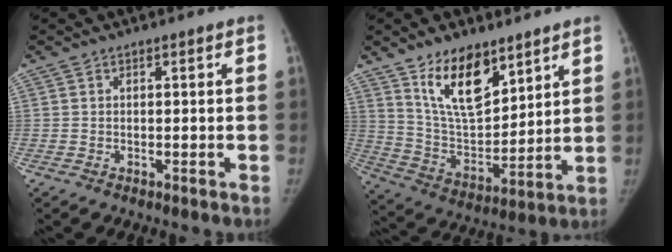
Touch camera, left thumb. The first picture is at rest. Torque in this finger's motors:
{"motor_torque": [0.51, -0.10, 1.71, -1.06, 0.35]}